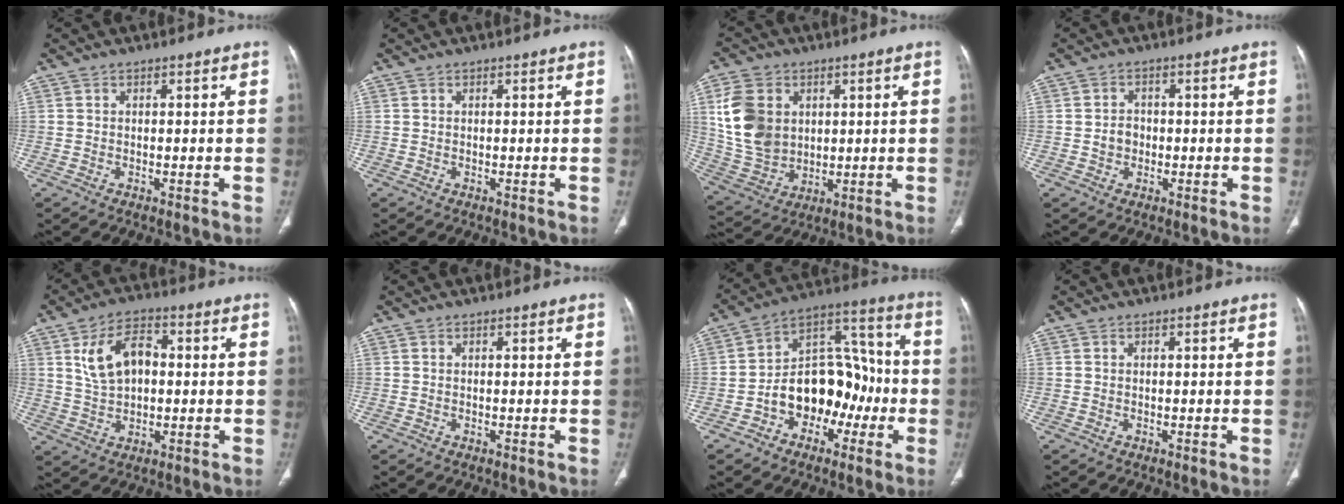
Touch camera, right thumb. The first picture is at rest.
{"total": 0.0}
{"total": 13.7, "force": [3.3, 10.7, 7.9], "torque": [-0.139, -0.011, 0.076]}
{"total": 3.0, "force": [-0.5, 2.6, 1.3], "torque": [-0.010, 0.010, -0.009]}
{"total": 10.0, "force": [1.9, 6.2, 7.6], "torque": [-0.124, 0.012, 0.037]}
{"total": 0.0}
{"total": 15.5, "force": [-4.6, 10.6, 10.4], "torque": [-0.117, 0.064, -0.077]}
{"total": 0.0}